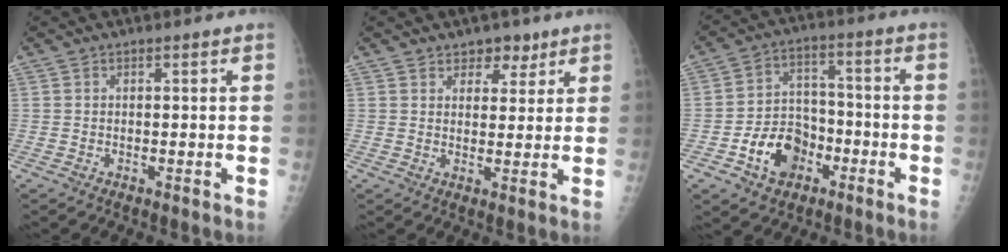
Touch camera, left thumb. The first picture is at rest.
{"total": 4.4, "force": [3.0, 2.9, 1.5], "torque": [0.009, -0.015, 0.043]}
{"total": 11.1, "force": [-4.9, 8.2, 5.6], "torque": [-0.058, 0.038, -0.082]}